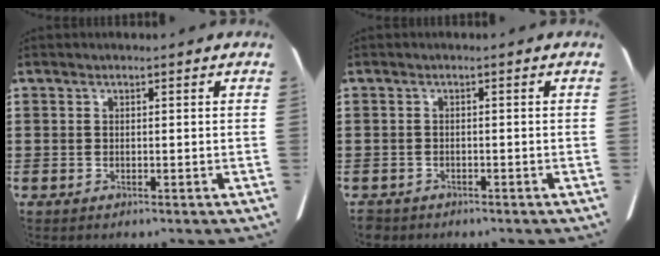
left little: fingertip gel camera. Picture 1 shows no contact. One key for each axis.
{"total": 0.9, "fx": -0.9, "fy": 0.1, "fz": 0.1, "tx": -0.006, "ty": -0.001, "tz": -0.019}